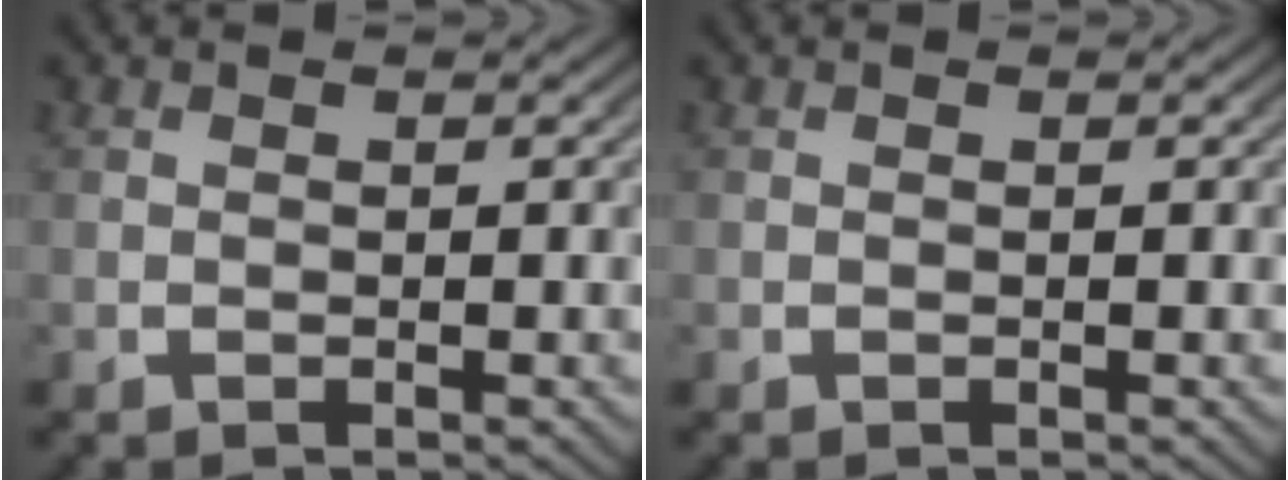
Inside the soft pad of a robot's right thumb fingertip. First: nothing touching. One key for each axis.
{"total": 0.0}